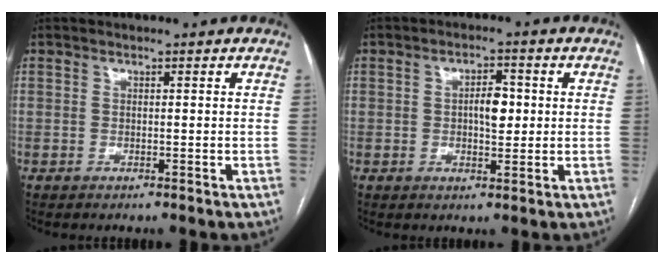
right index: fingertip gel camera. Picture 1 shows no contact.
{"total": 4.2, "force": [0.3, 1.8, 3.8], "torque": [-0.063, 0.005, 0.009]}